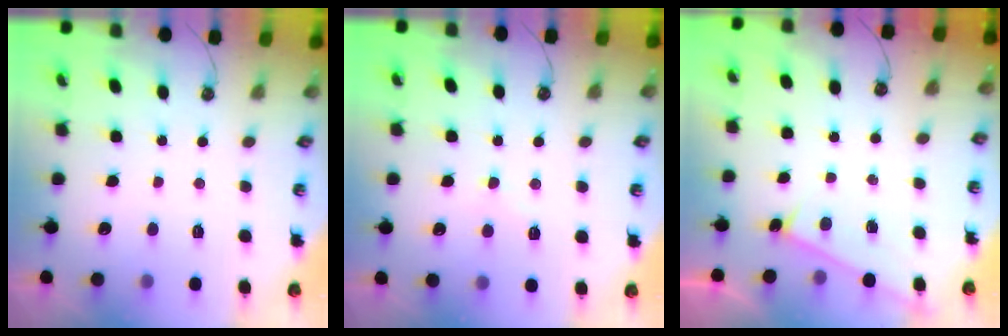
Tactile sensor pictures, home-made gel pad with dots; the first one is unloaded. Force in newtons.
{"total": 0.9, "press": 0.7, "slide": 0.5}
{"total": 4.5, "press": 4.5, "slide": 0.2}